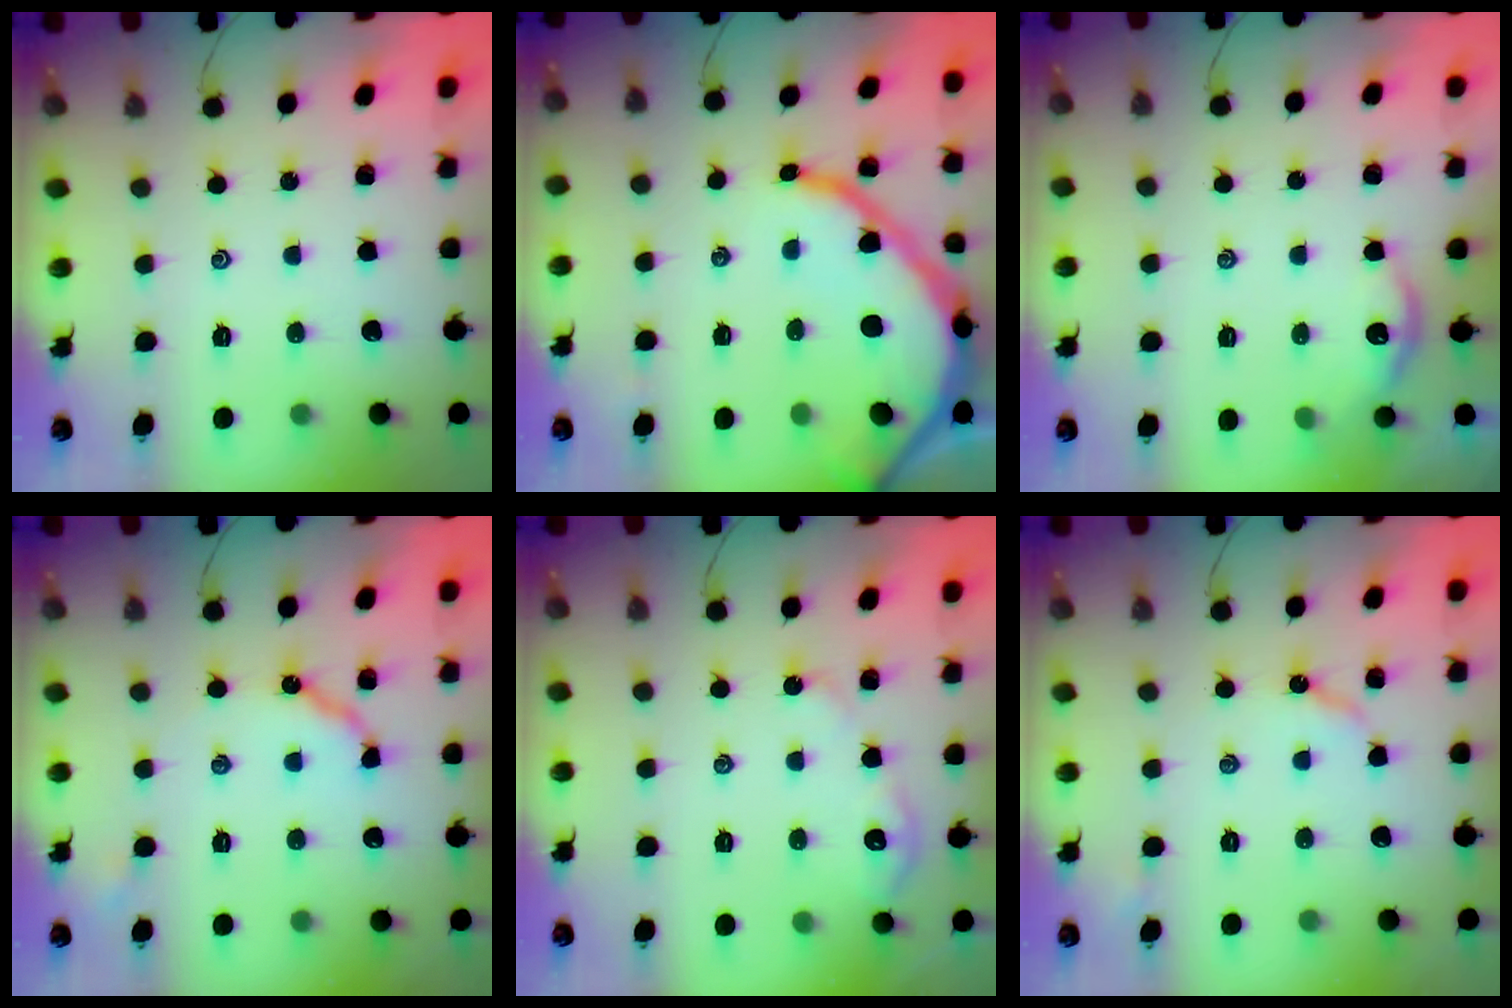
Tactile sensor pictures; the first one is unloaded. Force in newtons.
{"total": 16.7, "press": 16.6, "slide": 1.6}
{"total": 5.1, "press": 5.1, "slide": 0.4}
{"total": 8.8, "press": 8.7, "slide": 0.7}
{"total": 3.5, "press": 3.5, "slide": 0.2}
{"total": 3.4, "press": 3.4, "slide": 0.6}